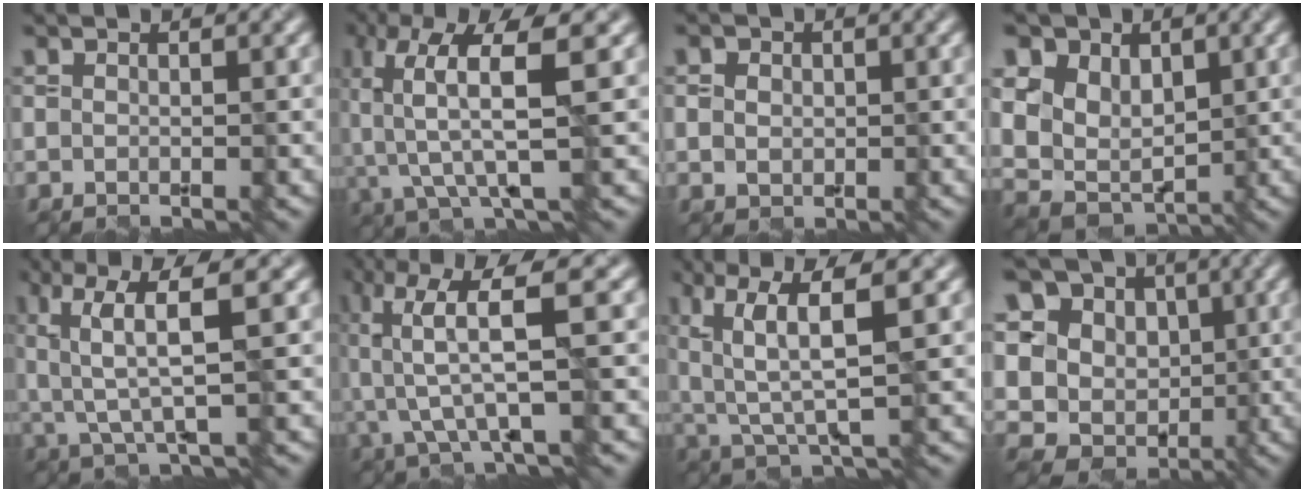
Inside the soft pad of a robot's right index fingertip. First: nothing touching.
{"total": 6.4, "force": [0.4, 1.4, 6.3], "torque": [-0.137, 0.002, 0.013]}
{"total": 2.4, "force": [0.8, 2.0, 1.1], "torque": [-0.025, 0.014, 0.017]}
{"total": 5.9, "force": [2.4, 4.7, 2.6], "torque": [-0.068, 0.010, 0.033]}
{"total": 5.1, "force": [1.2, 0.9, 4.8], "torque": [-0.105, 0.001, 0.031]}
{"total": 6.1, "force": [0.3, 1.2, 6.0], "torque": [-0.139, 0.005, 0.012]}
{"total": 6.4, "force": [2.2, 1.6, 5.8], "torque": [-0.123, 0.004, 0.051]}
{"total": 14.3, "force": [2.9, 12.3, 6.6], "torque": [-0.149, 0.028, 0.039]}